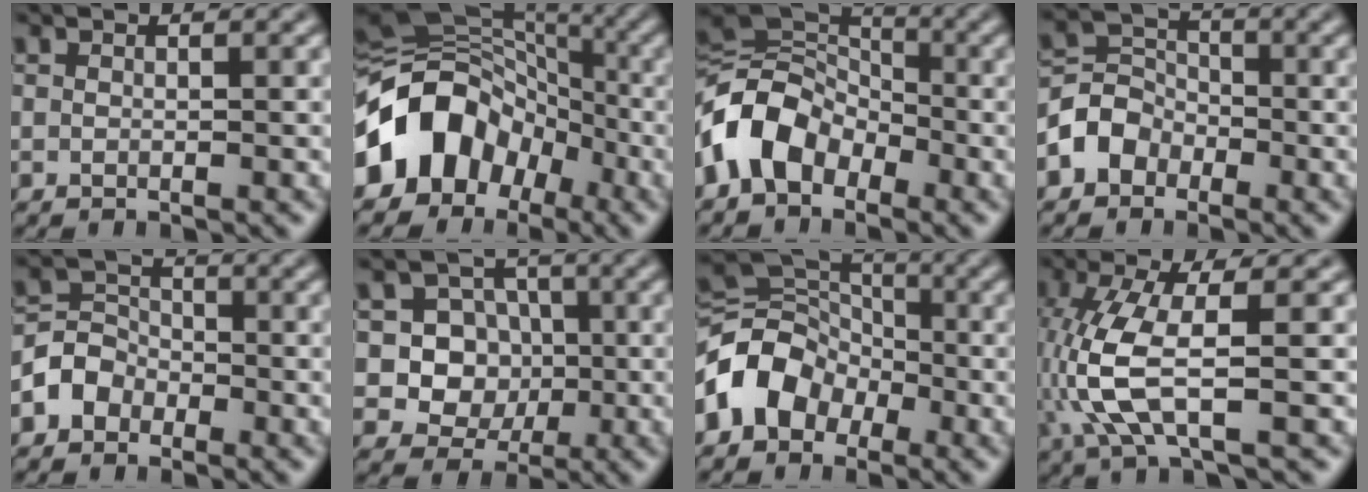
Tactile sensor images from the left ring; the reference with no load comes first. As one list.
[{"total": 11.5, "force": [-4.5, 8.8, 5.9], "torque": [-0.105, 0.013, -0.099]}, {"total": 7.2, "force": [-3.2, 5.0, 4.1], "torque": [-0.076, 0.010, -0.081]}, {"total": 3.3, "force": [-1.8, 2.7, 0.9], "torque": [-0.012, 0.010, -0.040]}, {"total": 2.9, "force": [-1.6, 2.4, 0.7], "torque": [0.002, 0.011, -0.040]}, {"total": 6.6, "force": [0.0, 6.2, 2.3], "torque": [-0.026, 0.024, -0.022]}, {"total": 6.4, "force": [-2.9, 4.9, 2.9], "torque": [-0.041, 0.011, -0.071]}, {"total": 7.1, "force": [-1.0, 2.3, 6.7], "torque": [-0.180, -0.004, -0.017]}]